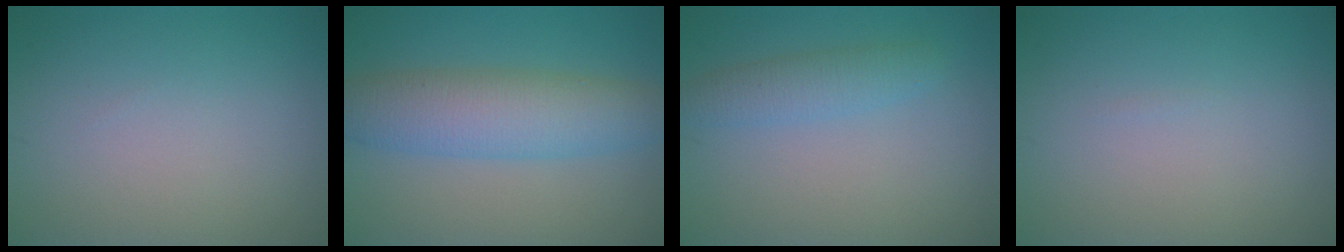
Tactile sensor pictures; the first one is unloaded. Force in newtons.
{"total": 6.4, "press": 6.4, "slide": 0.1}
{"total": 2.4, "press": 2.4, "slide": 0.1}
{"total": 0.0}